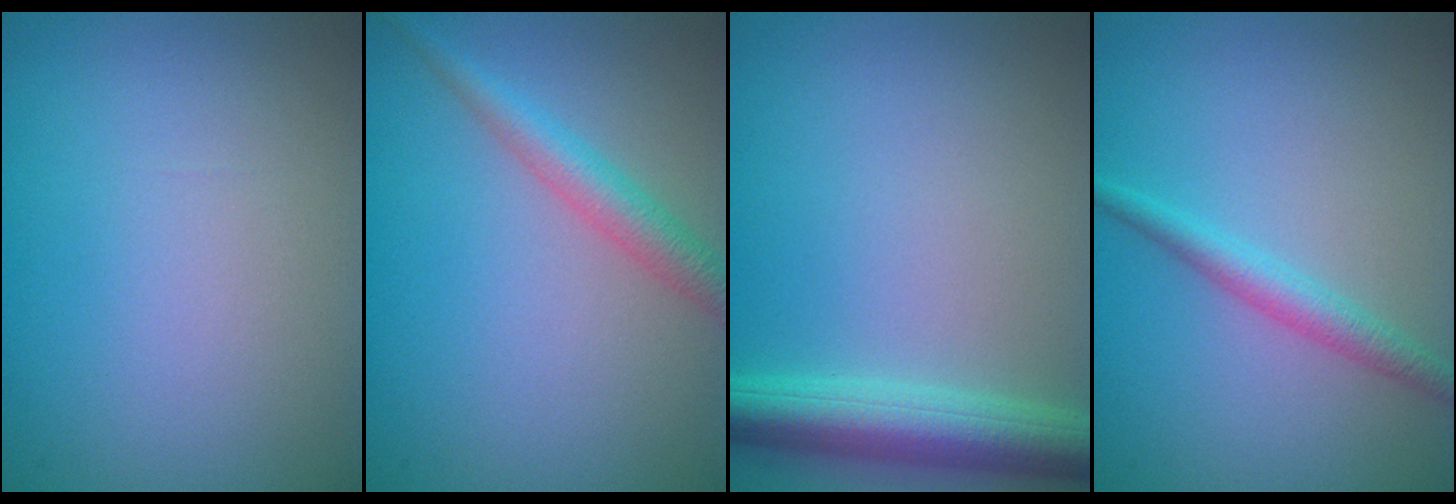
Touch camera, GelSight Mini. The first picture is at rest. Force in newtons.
{"total": 2.8, "press": 2.8, "slide": 0.1}
{"total": 5.2, "press": 5.2, "slide": 0.2}
{"total": 2.2, "press": 2.2, "slide": 0.1}